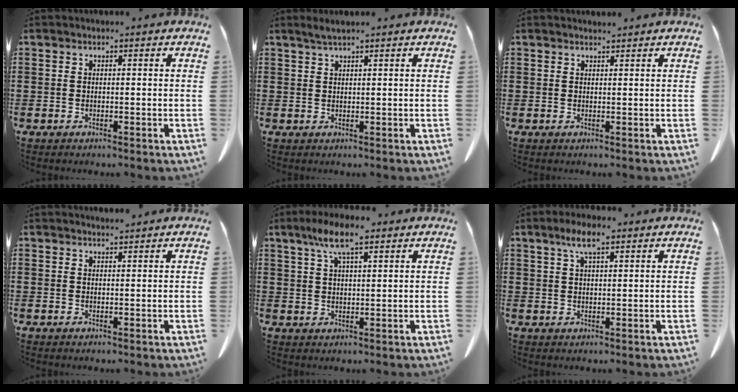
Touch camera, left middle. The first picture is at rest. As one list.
[{"total": 1.5, "force": [1.2, 0.0, 0.9], "torque": [-0.018, 0.001, 0.022]}, {"total": 0.9, "force": [0.9, 0.1, 0.1], "torque": [-0.004, -0.001, 0.018]}, {"total": 1.1, "force": [1.1, 0.0, 0.2], "torque": [-0.006, -0.001, 0.021]}, {"total": 6.9, "force": [4.3, 1.5, 5.2], "torque": [-0.109, 0.007, 0.074]}, {"total": 4.5, "force": [2.7, 1.1, 3.4], "torque": [-0.074, 0.007, 0.045]}]